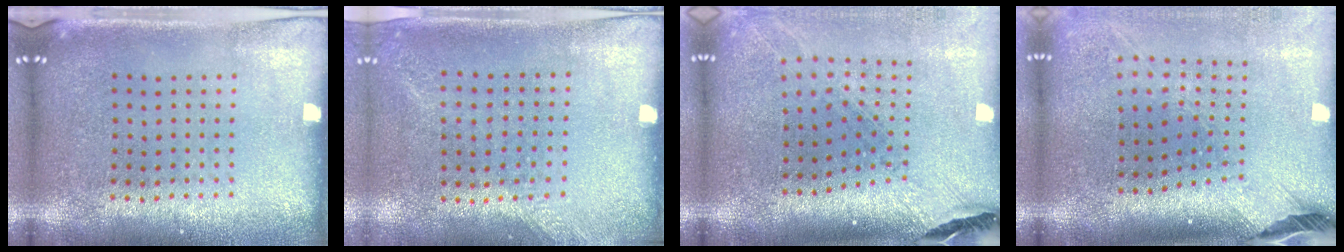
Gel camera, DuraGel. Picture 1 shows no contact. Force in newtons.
{"total": 1.4, "press": 1.0, "slide": 0.9}
{"total": 1.8, "press": 1.6, "slide": 0.9}
{"total": 2.5, "press": 1.8, "slide": 1.7}